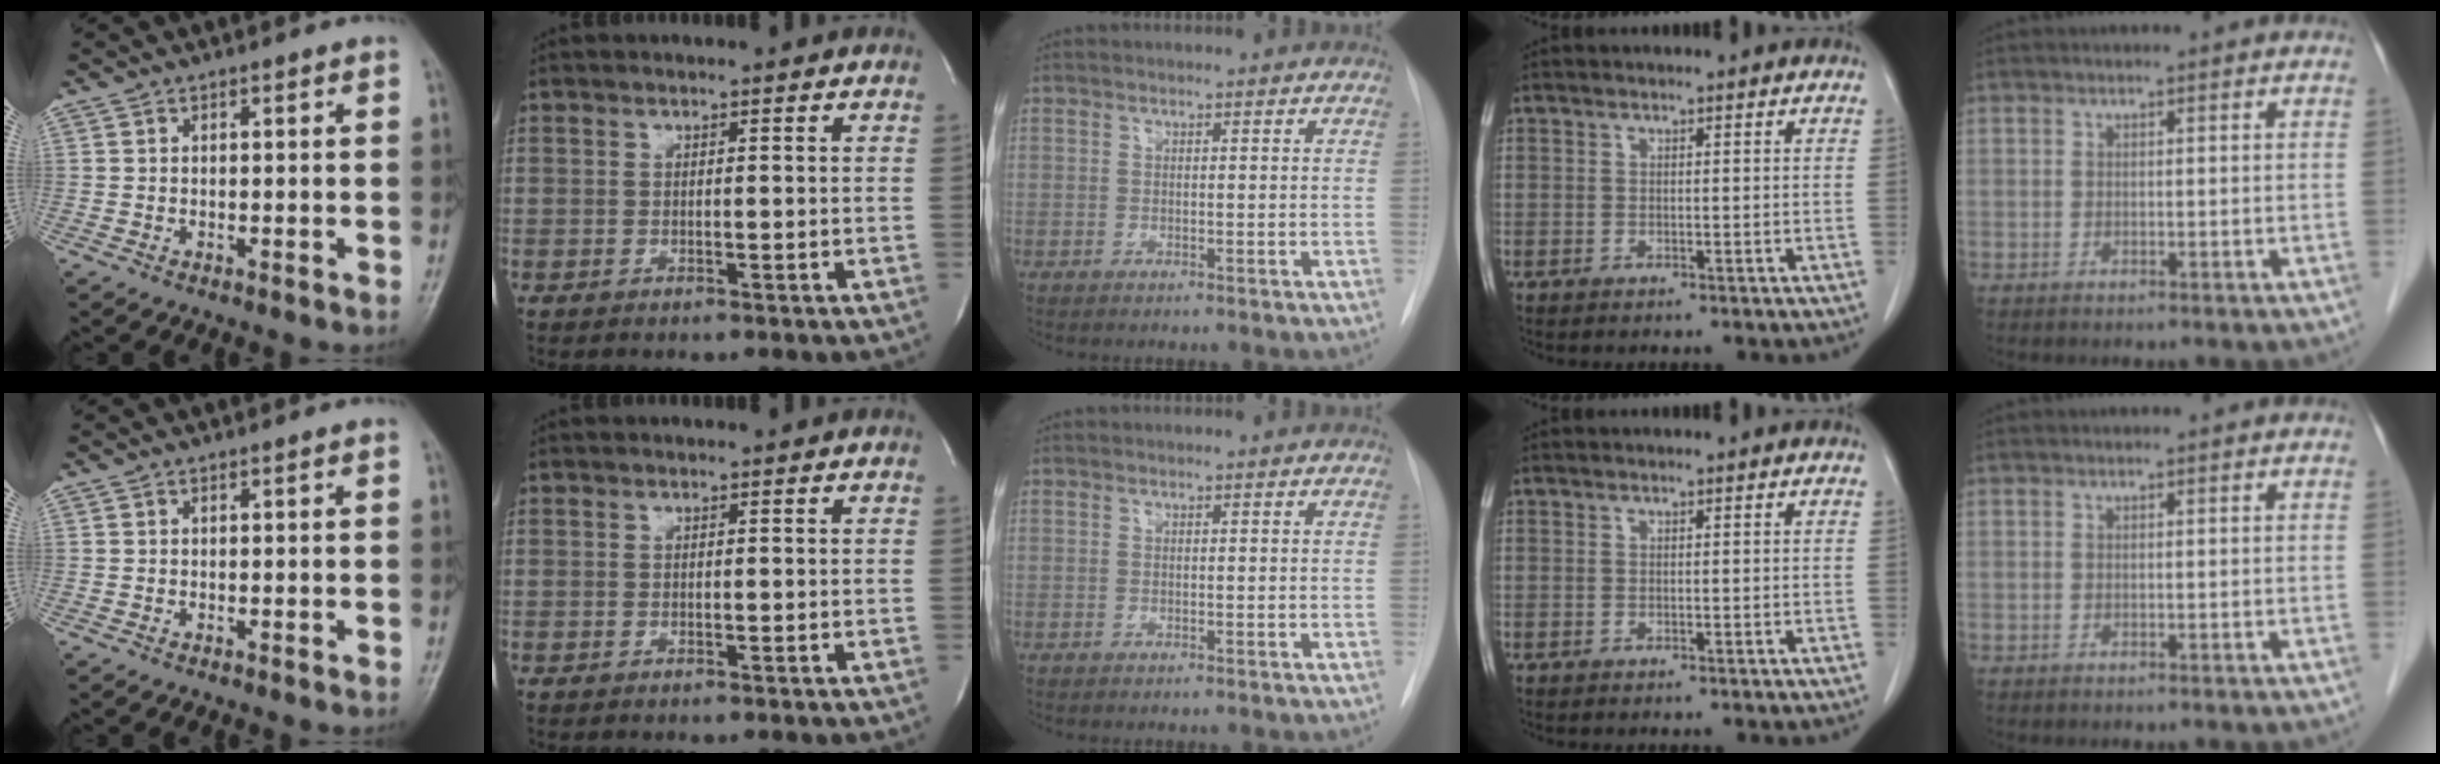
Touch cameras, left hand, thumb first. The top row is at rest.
{}